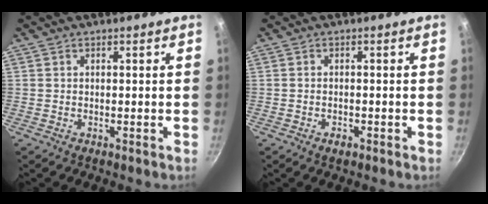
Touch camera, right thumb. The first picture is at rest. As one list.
[{"total": 1.4, "force": [-0.8, 0.7, 0.9], "torque": [-0.019, 0.002, -0.014]}]